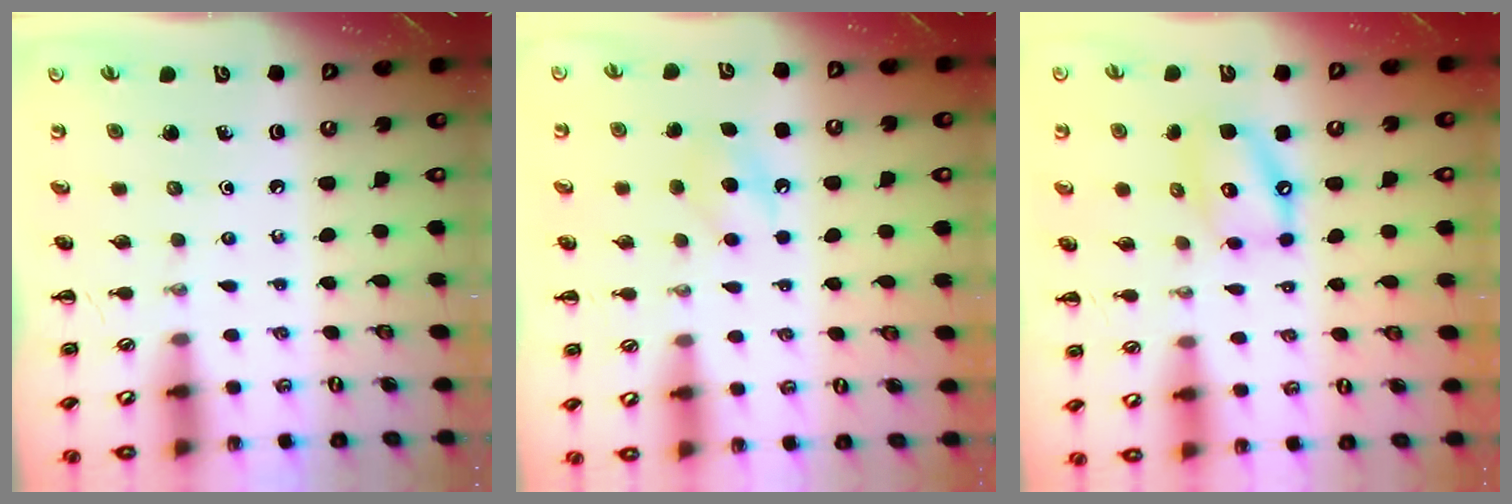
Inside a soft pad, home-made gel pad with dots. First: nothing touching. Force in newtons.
{"total": 7.6, "press": 7.4, "slide": 1.8}
{"total": 11.5, "press": 11.2, "slide": 2.2}